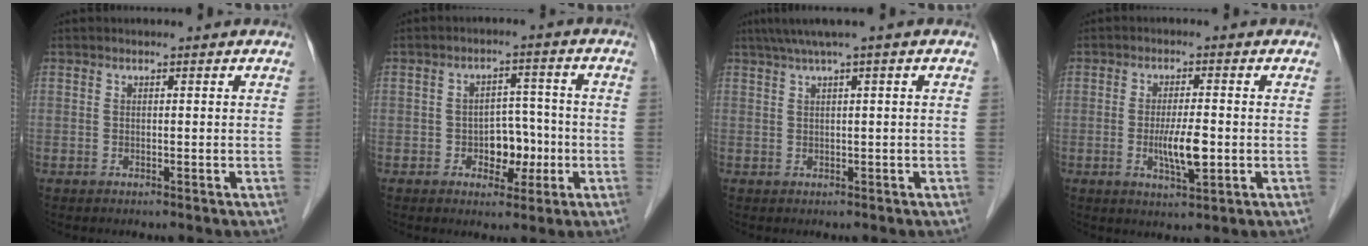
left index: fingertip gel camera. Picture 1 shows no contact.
{"total": 5.3, "force": [-1.6, 3.4, 3.7], "torque": [-0.054, 0.014, -0.020]}
{"total": 3.5, "force": [2.1, -0.7, 2.8], "torque": [-0.058, 0.021, 0.043]}
{"total": 5.2, "force": [-0.9, 0.9, 5.1], "torque": [-0.098, -0.009, -0.013]}